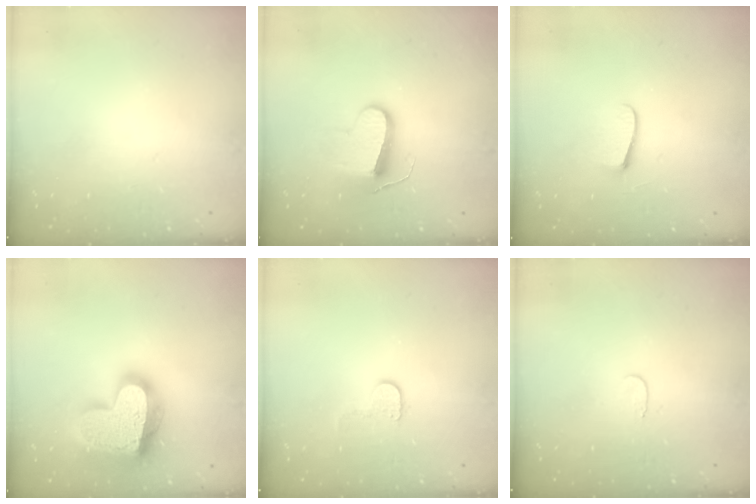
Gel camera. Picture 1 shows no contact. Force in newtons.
{"total": 9.7, "press": 9.7, "slide": 0.6}
{"total": 5.9, "press": 5.8, "slide": 0.5}
{"total": 24.6, "press": 24.5, "slide": 1.9}
{"total": 5.4, "press": 5.4, "slide": 0.5}
{"total": 3.0, "press": 3.0, "slide": 0.3}